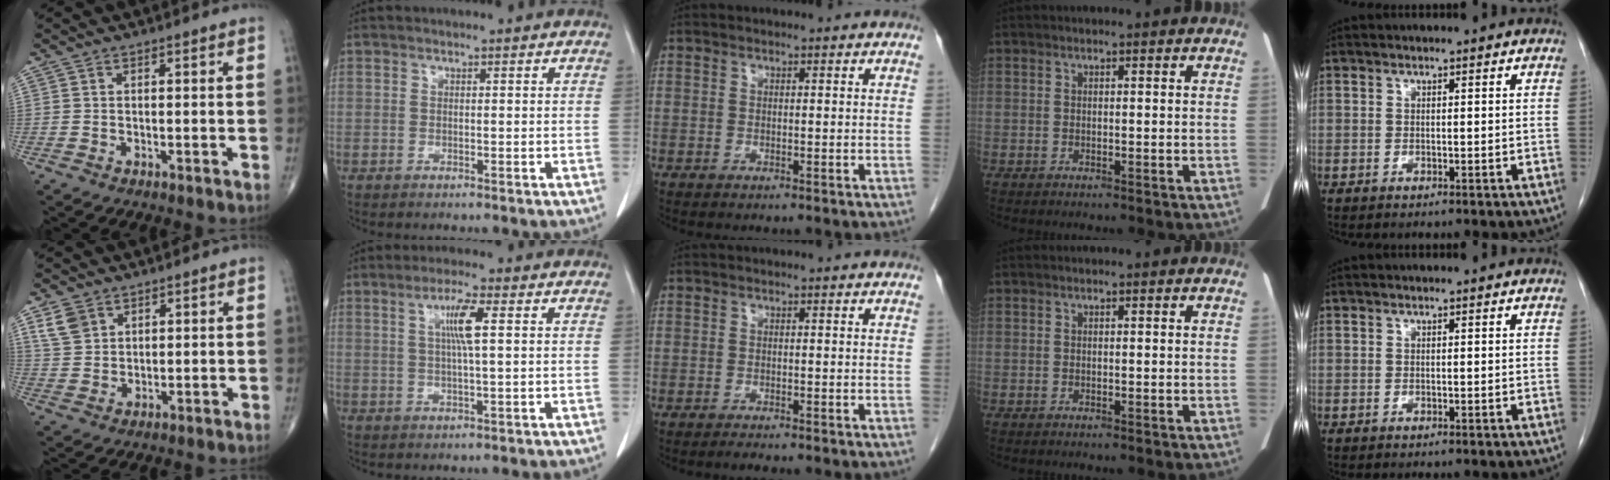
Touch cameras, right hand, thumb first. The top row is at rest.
{"thumb": {"total": 5.0, "force": [2.9, 3.5, 2.1], "torque": [-0.030, -0.011, 0.062]}, "index": {"total": 5.2, "force": [1.3, 0.0, 5.0], "torque": [-0.092, 0.001, 0.025]}, "middle": {"total": 1.3, "force": [-1.1, -0.1, 0.6], "torque": [-0.011, -0.003, -0.016]}}